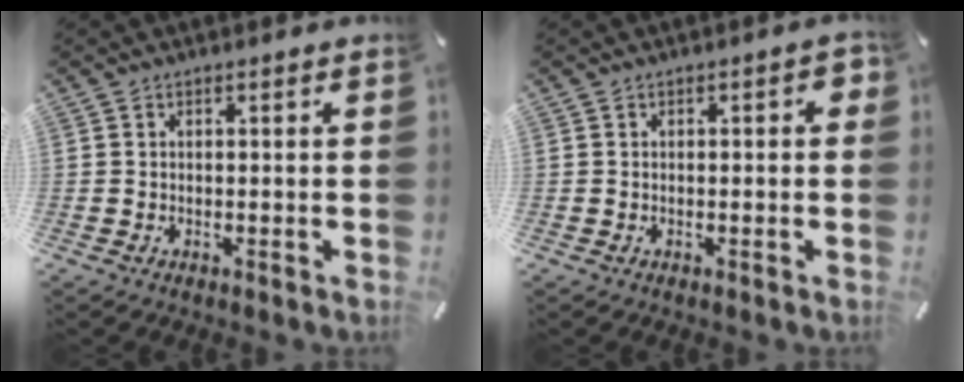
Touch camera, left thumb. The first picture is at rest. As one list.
[{"total": 2.4, "force": [-0.2, 1.0, 2.2], "torque": [-0.031, 0.002, -0.005]}]